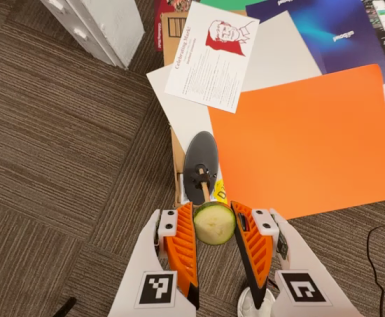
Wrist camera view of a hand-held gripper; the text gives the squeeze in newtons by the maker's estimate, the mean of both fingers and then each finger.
{"total": 9.0, "left": 9.1, "right": 9.0}